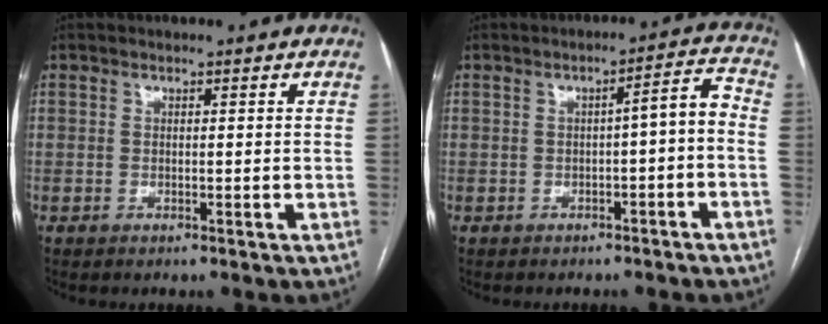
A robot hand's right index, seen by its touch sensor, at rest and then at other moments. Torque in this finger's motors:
{"motor_torque": [0.40, -0.17, 0.23, 0.05]}